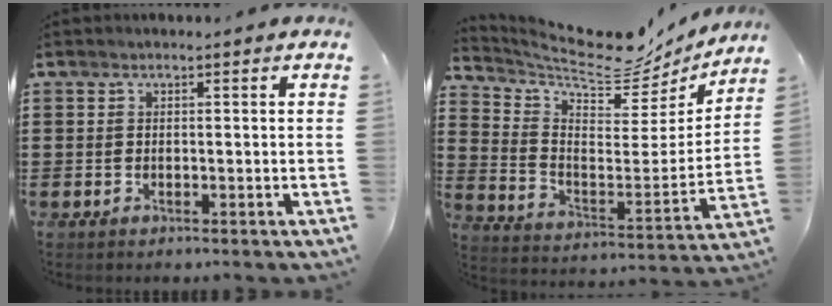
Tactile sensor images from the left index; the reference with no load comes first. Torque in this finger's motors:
{"motor_torque": [1.31, -0.83, 0.42, 0.08]}